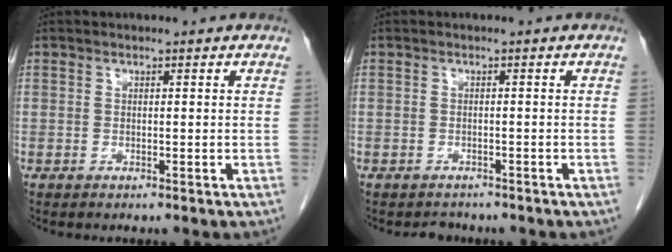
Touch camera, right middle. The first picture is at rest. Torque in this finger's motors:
{"motor_torque": [0.01, -0.01, -0.04, 0.00]}